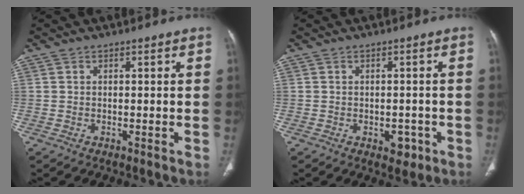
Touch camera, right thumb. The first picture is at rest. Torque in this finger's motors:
{"motor_torque": [1.89, 1.57, 0.12, -0.44, 0.04]}